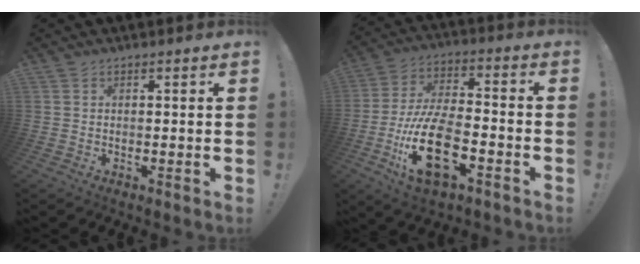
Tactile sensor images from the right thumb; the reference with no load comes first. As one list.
[{"total": 20.3, "force": [-7.6, 9.7, 16.1], "torque": [-0.319, 0.033, -0.123]}]